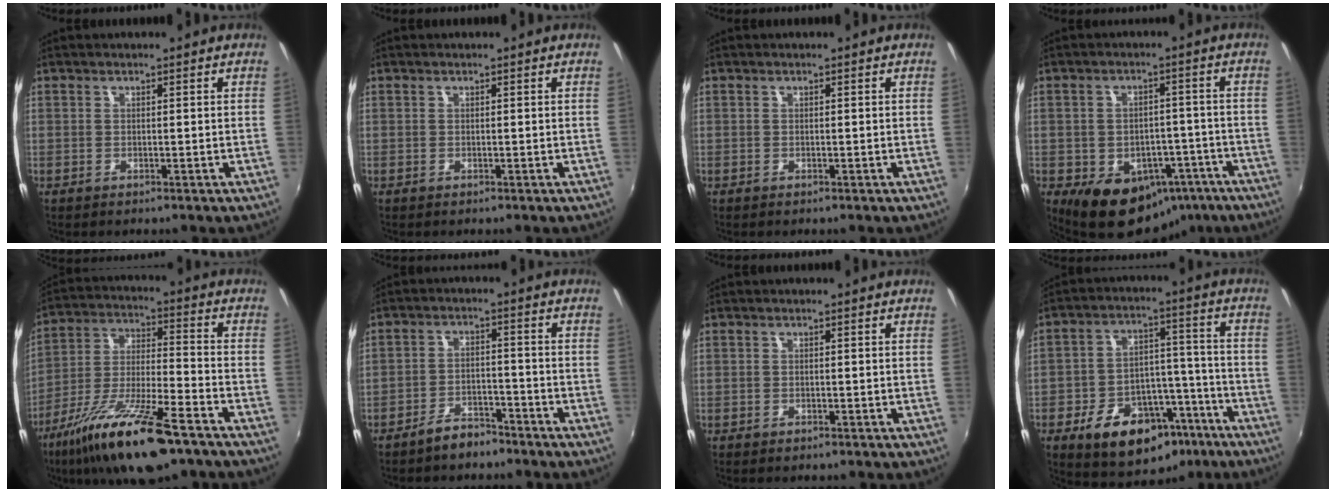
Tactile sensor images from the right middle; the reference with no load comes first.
{"total": 0.0}
{"total": 0.0}
{"total": 13.0, "force": [-7.3, 9.2, 5.7], "torque": [-0.103, 0.023, -0.074]}
{"total": 19.7, "force": [-12.7, 4.4, 14.3], "torque": [-0.274, -0.035, -0.225]}
{"total": 5.3, "force": [-4.5, 2.0, 2.1], "torque": [-0.051, 0.013, -0.068]}
{"total": 0.8, "force": [-0.6, 0.5, 0.3], "torque": [-0.006, -0.002, -0.010]}
{"total": 18.2, "force": [-10.8, 10.8, 9.9], "torque": [-0.181, 0.032, -0.139]}